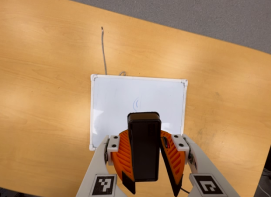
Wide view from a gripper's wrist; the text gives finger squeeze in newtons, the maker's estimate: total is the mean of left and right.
{"total": 8.7, "left": 8.8, "right": 8.5}